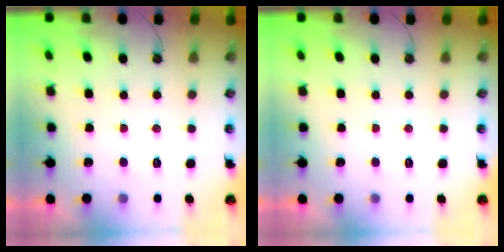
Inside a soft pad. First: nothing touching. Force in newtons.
{"total": 0.0}